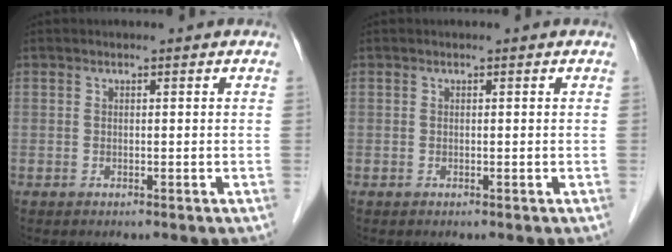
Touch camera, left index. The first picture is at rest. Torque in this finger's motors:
{"motor_torque": [0.05, 0.00, 0.00, 0.00]}